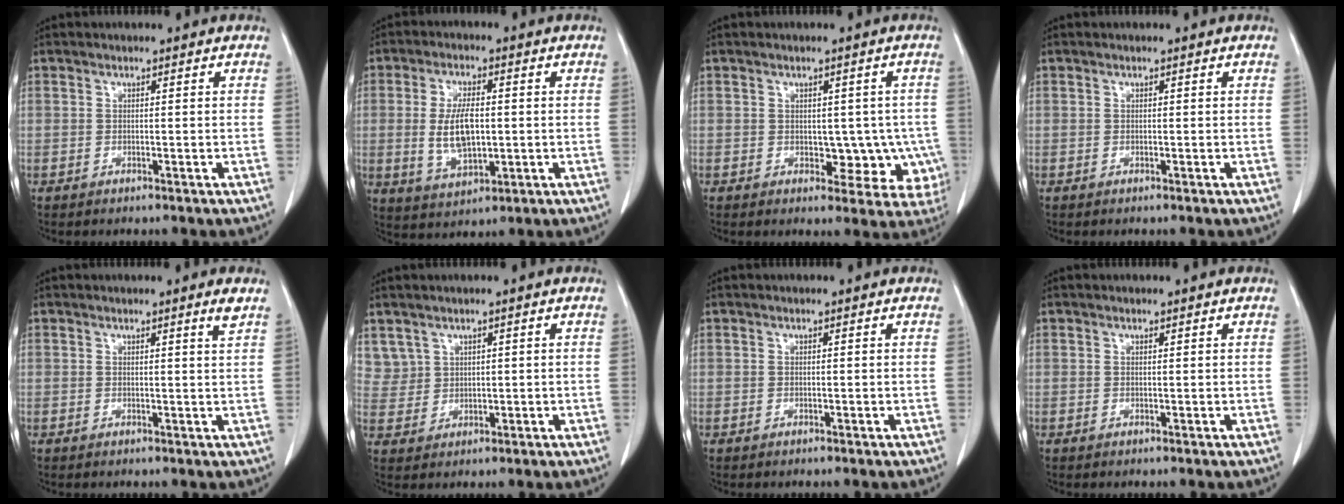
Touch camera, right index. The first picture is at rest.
{"total": 7.9, "force": [-0.2, 3.4, 7.2], "torque": [-0.148, 0.000, 0.003]}
{"total": 7.0, "force": [-1.1, 4.8, 4.9], "torque": [-0.031, 0.014, -0.004]}
{"total": 0.0}
{"total": 1.5, "force": [1.0, -0.5, 1.0], "torque": [-0.023, -0.011, 0.015]}
{"total": 3.8, "force": [2.2, 3.0, -0.1], "torque": [0.011, 0.007, 0.049]}
{"total": 0.0}
{"total": 0.0}